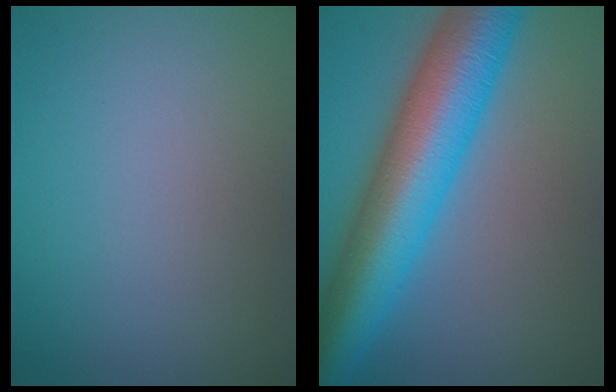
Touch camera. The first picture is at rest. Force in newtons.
{"total": 11.7, "press": 11.7, "slide": 0.2}